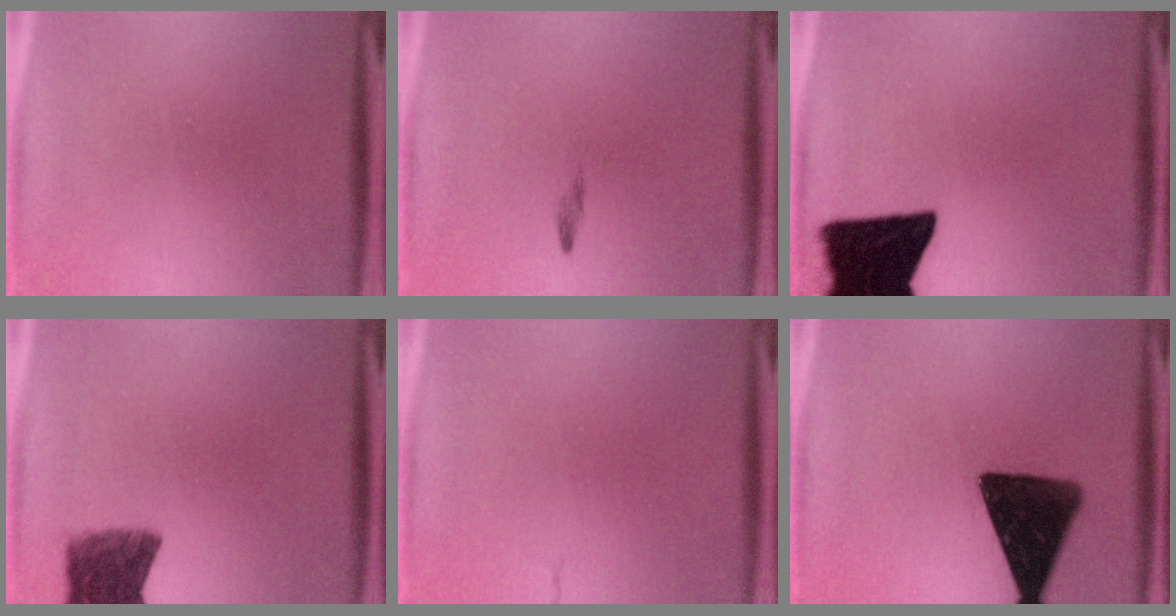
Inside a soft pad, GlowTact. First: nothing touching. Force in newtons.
{"total": 0.7}
{"total": 18.1}
{"total": 7.8}
{"total": 1.6}
{"total": 15.3}